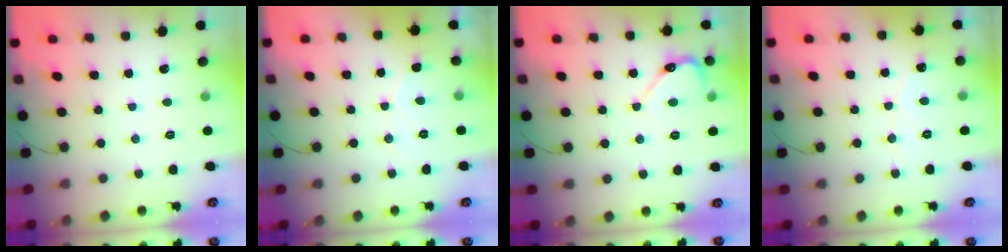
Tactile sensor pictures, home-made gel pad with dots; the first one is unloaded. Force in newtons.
{"total": 2.2, "press": 2.2, "slide": 0.1}
{"total": 6.0, "press": 6.0, "slide": 0.4}
{"total": 2.5, "press": 2.5, "slide": 0.1}